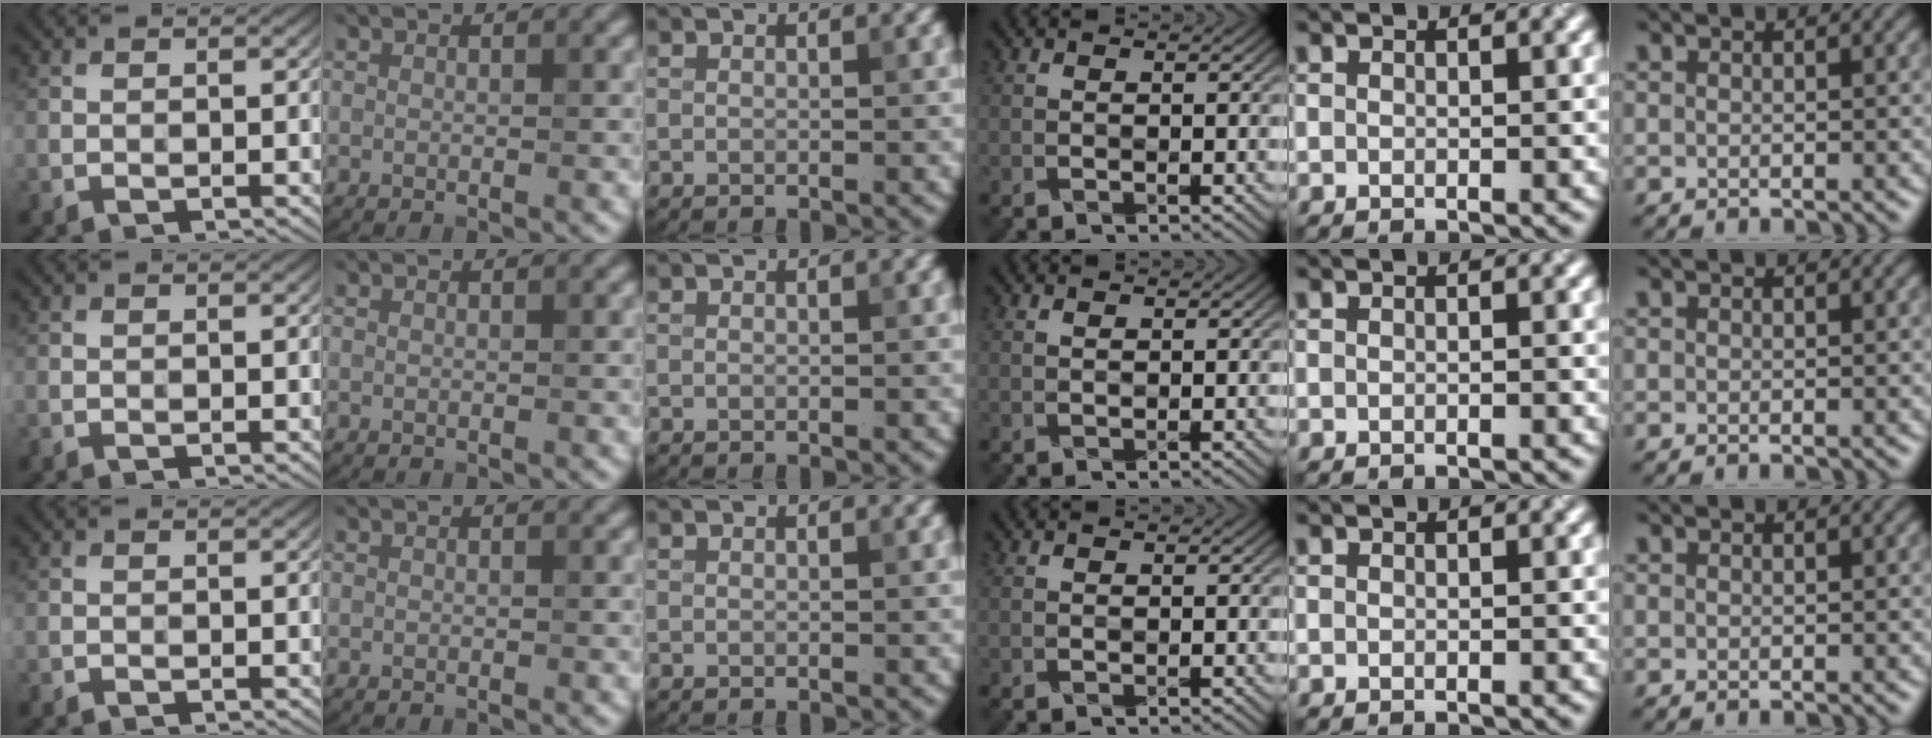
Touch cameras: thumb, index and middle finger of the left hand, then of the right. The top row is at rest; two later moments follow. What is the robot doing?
{"motion": "wrap", "object": "tissue paper"}